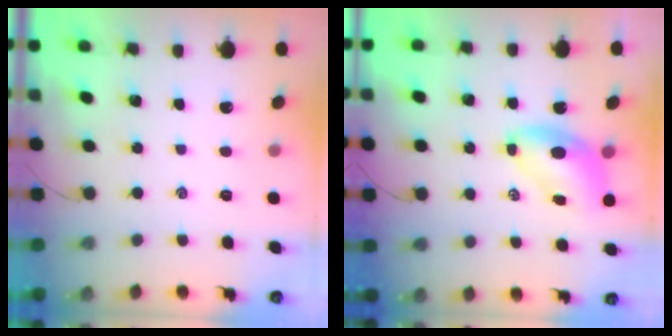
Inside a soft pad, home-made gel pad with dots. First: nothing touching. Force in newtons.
{"total": 7.3, "press": 7.2, "slide": 1.2}